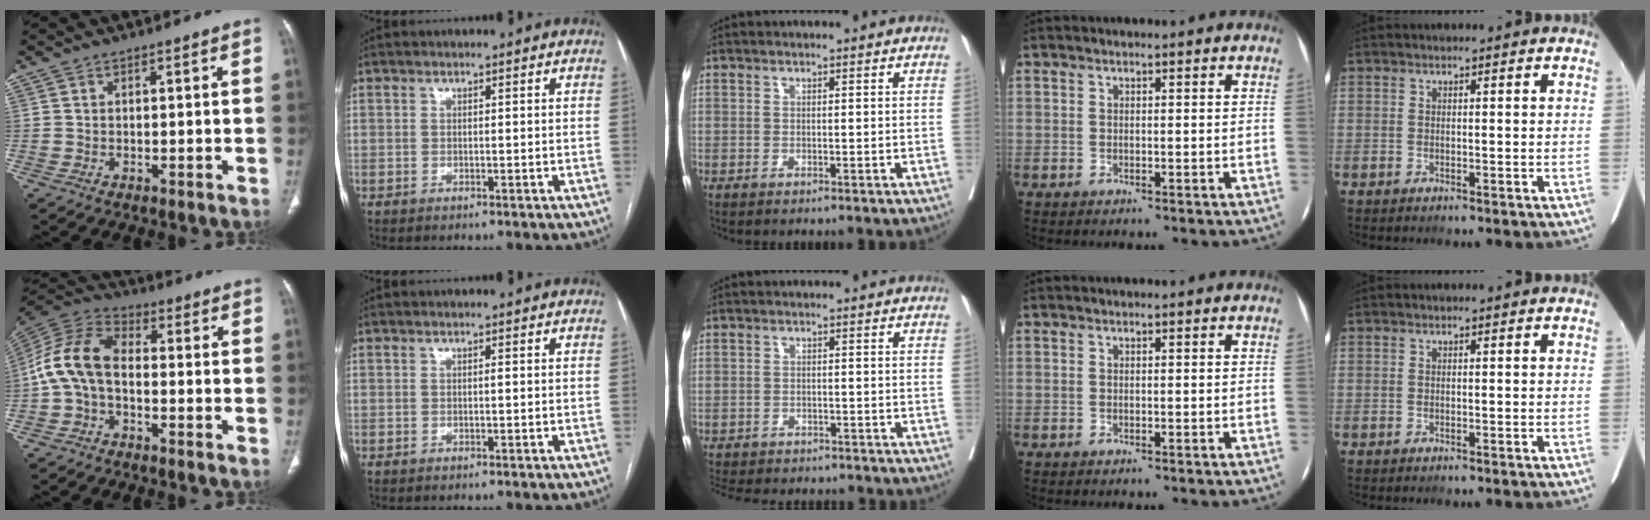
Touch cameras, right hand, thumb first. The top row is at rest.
{"thumb": {"total": 10.8, "force": [-1.7, 6.6, 8.4], "torque": [-0.169, 0.036, -0.047]}, "middle": {"total": 10.2, "force": [-9.0, 3.8, 2.9], "torque": [-0.055, -0.003, -0.115]}}